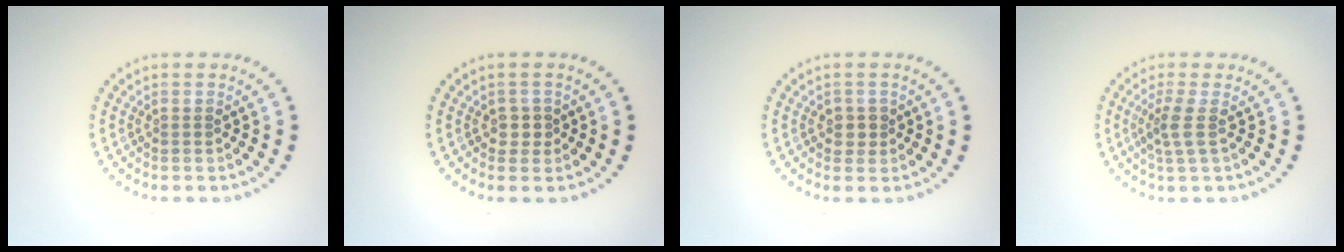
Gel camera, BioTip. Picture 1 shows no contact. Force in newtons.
{"total": 1.2, "press": 1.0, "slide": 0.6}
{"total": 1.3, "press": 1.1, "slide": 0.6}
{"total": 2.0, "press": 1.5, "slide": 1.4}